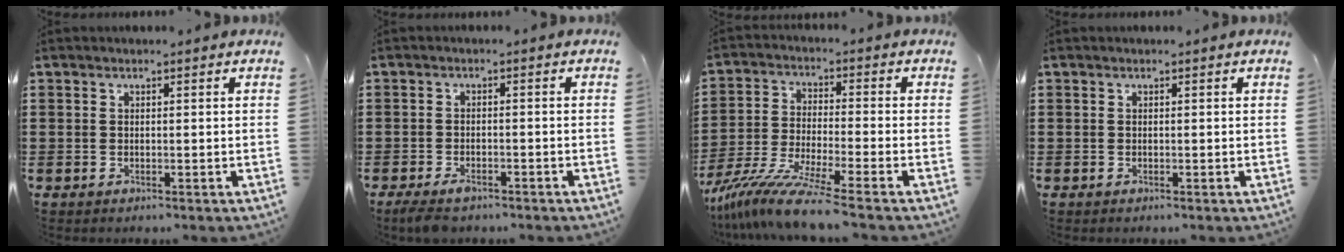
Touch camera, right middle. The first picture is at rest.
{"total": 2.3, "force": [-1.8, 0.7, 1.2], "torque": [-0.036, -0.003, -0.040]}
{"total": 9.2, "force": [-7.6, -0.1, 5.1], "torque": [-0.114, -0.011, -0.154]}
{"total": 0.0}